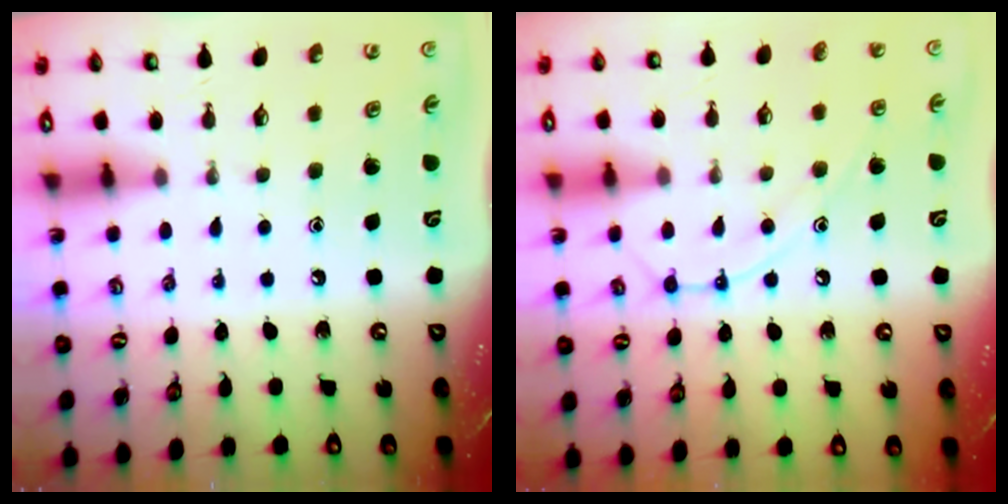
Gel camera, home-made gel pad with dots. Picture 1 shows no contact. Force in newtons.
{"total": 12.0, "press": 12.0, "slide": 1.0}